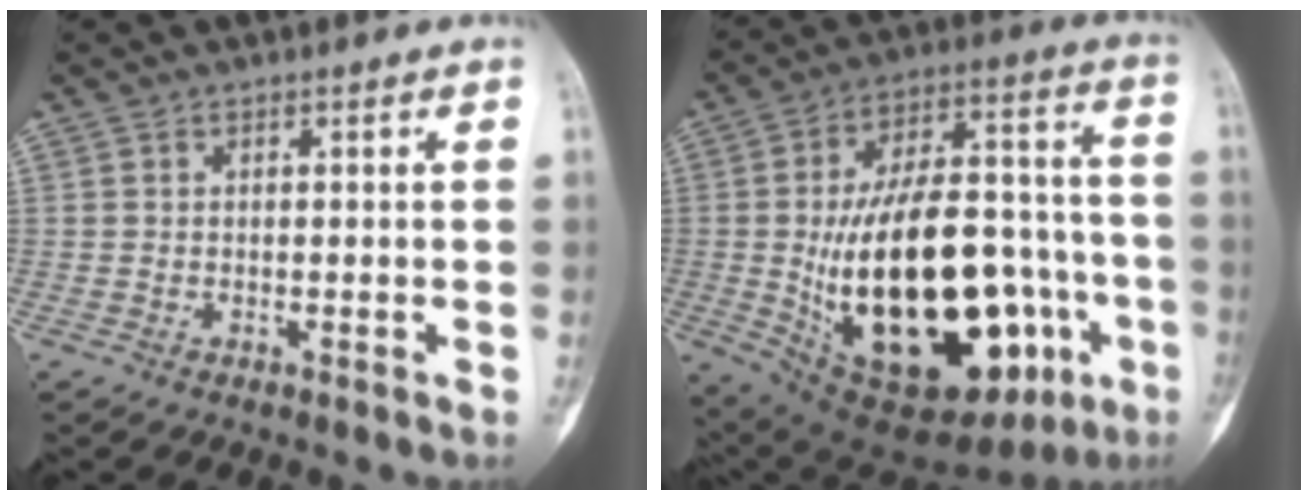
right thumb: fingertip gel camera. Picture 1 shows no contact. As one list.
[{"total": 35.0, "force": [-7.6, 16.5, 29.9], "torque": [-0.480, 0.007, -0.091]}]